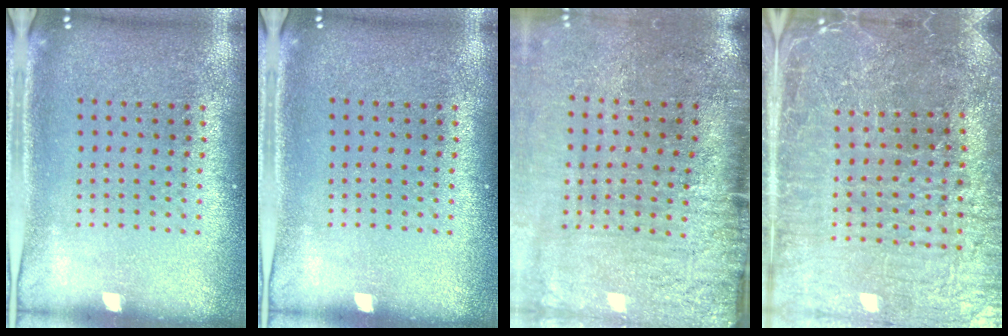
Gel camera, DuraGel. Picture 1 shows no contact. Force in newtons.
{"total": 0.0}
{"total": 4.5, "press": 3.7, "slide": 2.6}
{"total": 4.2, "press": 4.1, "slide": 0.9}